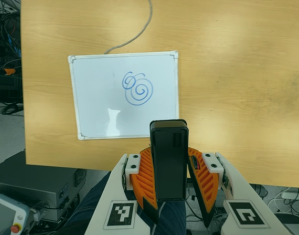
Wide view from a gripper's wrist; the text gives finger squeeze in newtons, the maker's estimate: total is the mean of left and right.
{"total": 6.4, "left": 6.3, "right": 6.5}